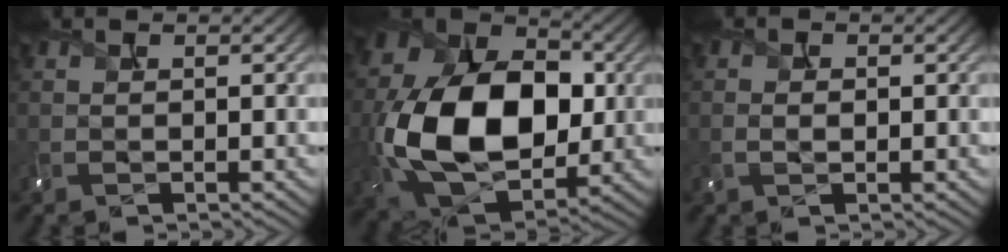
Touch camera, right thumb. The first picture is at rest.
{"total": 16.5, "force": [-1.1, 11.4, 12.0], "torque": [-0.247, -0.012, -0.014]}
{"total": 0.9, "force": [-0.4, 0.6, 0.5], "torque": [-0.009, 0.001, -0.001]}